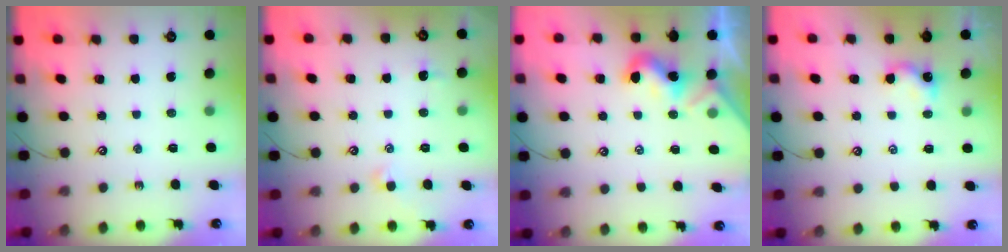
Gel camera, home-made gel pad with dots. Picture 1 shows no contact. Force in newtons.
{"total": 1.3, "press": 1.2, "slide": 0.5}
{"total": 1.8, "press": 1.8, "slide": 0.4}
{"total": 0.8, "press": 0.7, "slide": 0.4}